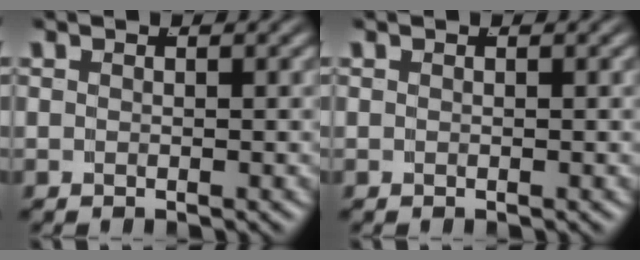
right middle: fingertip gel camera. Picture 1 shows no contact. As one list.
[{"total": 0.0}]